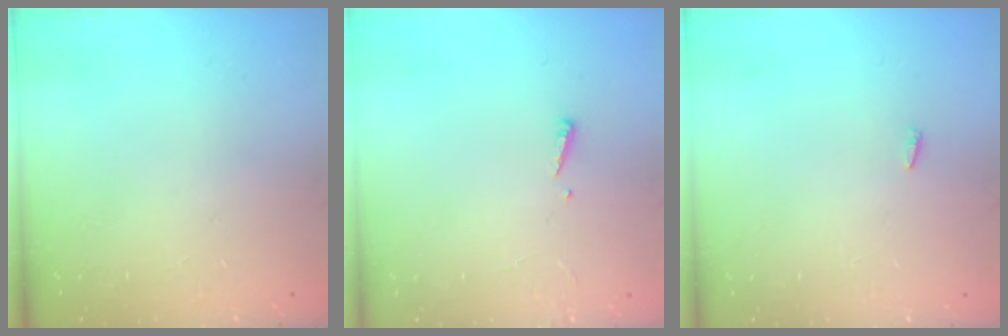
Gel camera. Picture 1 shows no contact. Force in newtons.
{"total": 2.4, "press": 2.4, "slide": 0.2}
{"total": 2.1, "press": 1.9, "slide": 0.7}